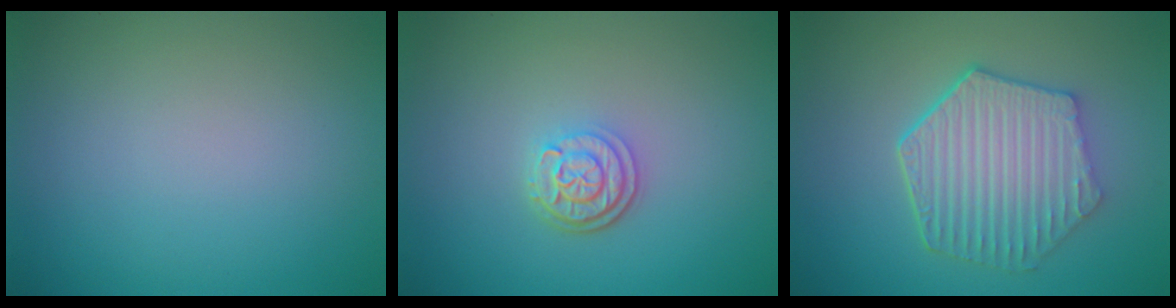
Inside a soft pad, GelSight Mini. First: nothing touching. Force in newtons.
{"total": 2.9, "press": 2.4, "slide": 1.7}
{"total": 6.5, "press": 4.9, "slide": 4.3}